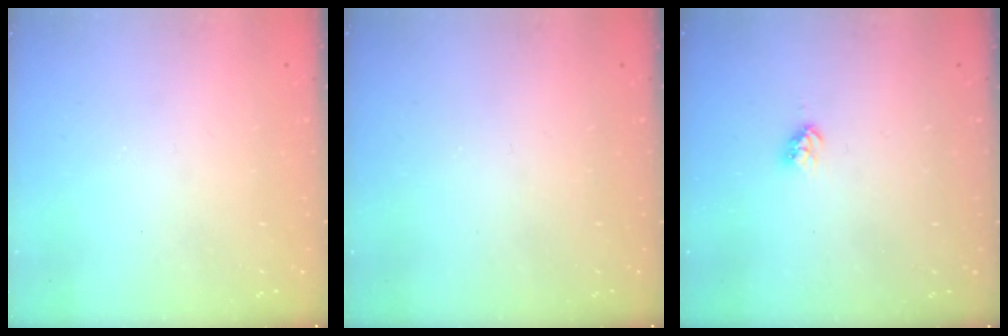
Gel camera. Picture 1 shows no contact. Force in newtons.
{"total": 0.0}
{"total": 3.3, "press": 3.2, "slide": 0.5}